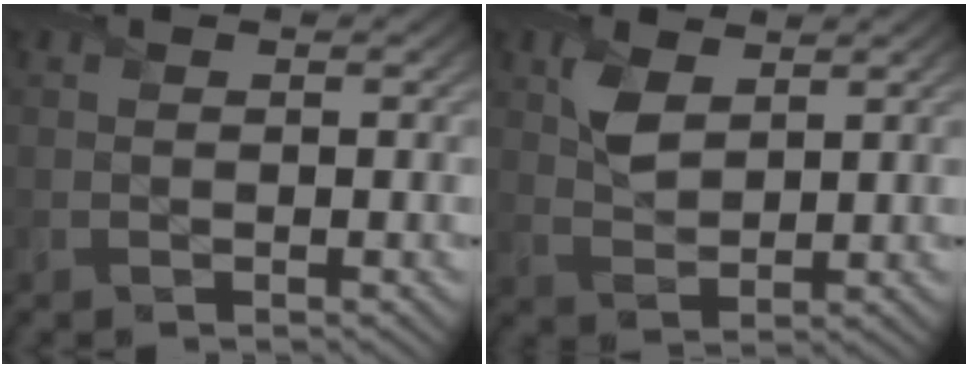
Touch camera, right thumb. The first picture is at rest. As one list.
[{"total": 4.2, "force": [2.1, 2.4, 2.8], "torque": [-0.069, 0.000, 0.042]}]